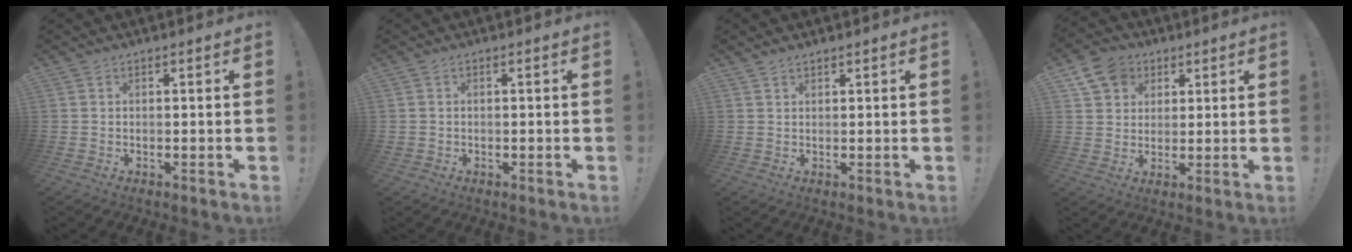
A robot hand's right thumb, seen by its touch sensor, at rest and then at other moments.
{"total": 0.8, "force": [-0.3, 0.7, 0.2], "torque": [-0.002, 0.003, -0.005]}
{"total": 0.8, "force": [0.7, -0.1, 0.2], "torque": [-0.002, 0.000, 0.014]}
{"total": 9.5, "force": [4.4, 7.9, 3.0], "torque": [-0.044, -0.019, 0.088]}